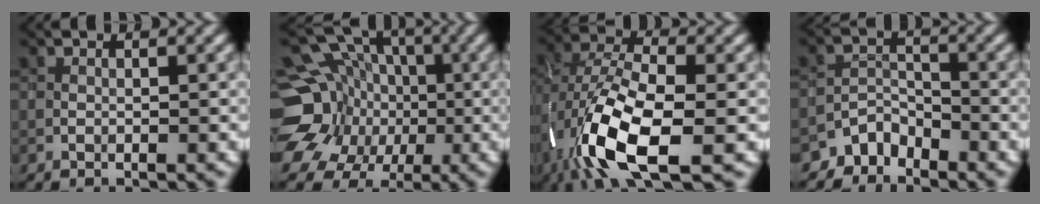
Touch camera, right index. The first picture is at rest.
{"total": 15.0, "force": [-2.2, 13.2, 6.8], "torque": [-0.162, 0.005, -0.043]}
{"total": 11.6, "force": [-4.5, 4.9, 9.5], "torque": [-0.197, -0.009, -0.090]}
{"total": 2.7, "force": [-2.4, 1.3, -0.1], "torque": [0.013, 0.008, -0.051]}